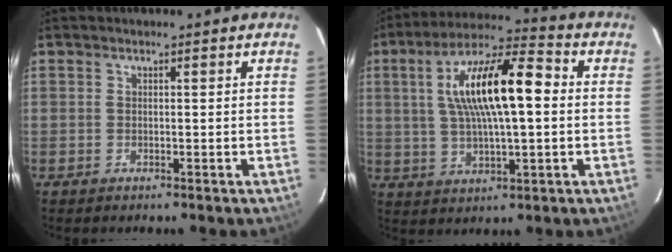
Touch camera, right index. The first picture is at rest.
{"total": 16.3, "force": [2.3, 4.8, 15.4], "torque": [-0.278, 0.023, 0.037]}